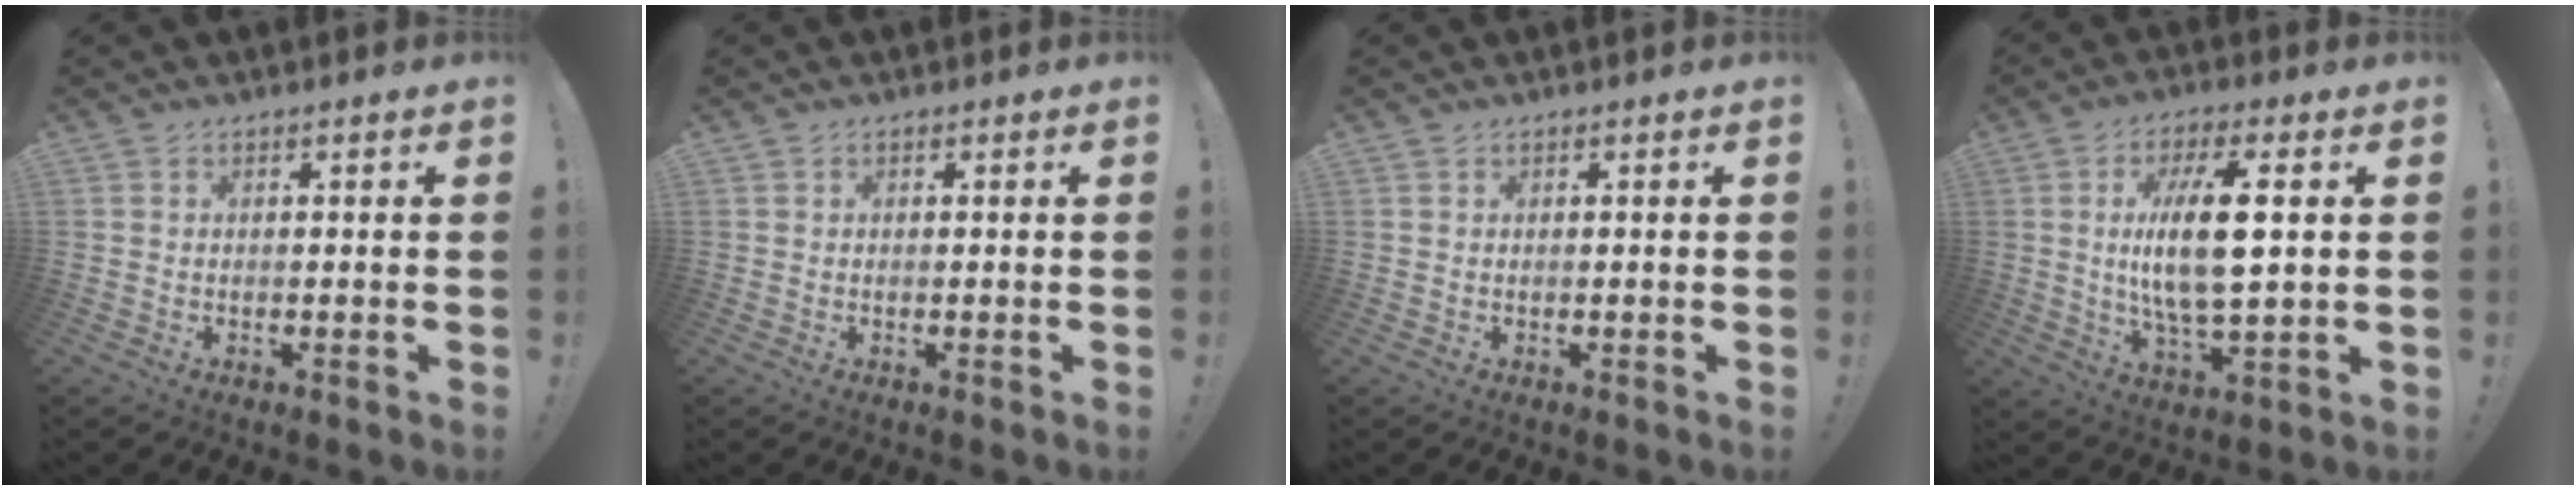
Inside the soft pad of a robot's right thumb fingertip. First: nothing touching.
{"total": 0.0}
{"total": 0.0}
{"total": 15.0, "force": [1.7, 4.5, 14.2], "torque": [-0.275, -0.015, 0.013]}